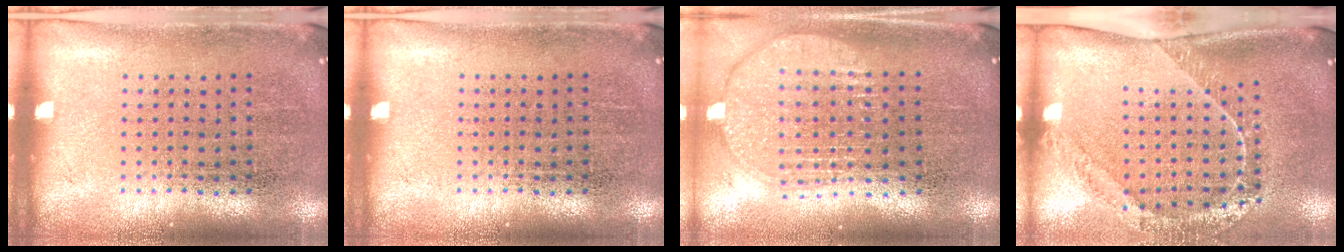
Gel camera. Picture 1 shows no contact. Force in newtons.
{"total": 0.0}
{"total": 2.0, "press": 1.6, "slide": 1.1}
{"total": 1.7, "press": 1.5, "slide": 0.8}